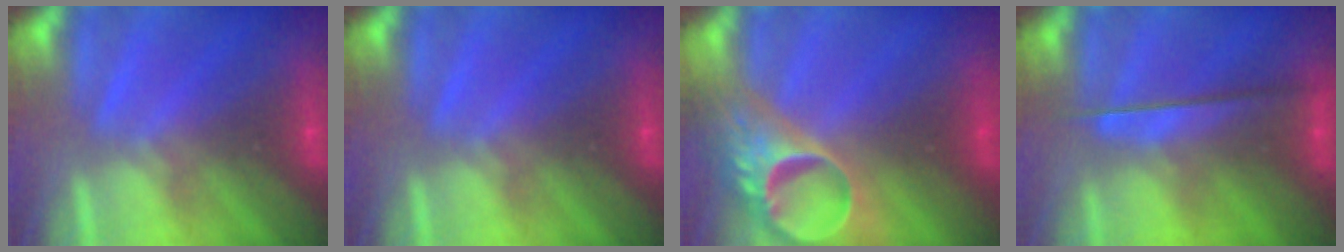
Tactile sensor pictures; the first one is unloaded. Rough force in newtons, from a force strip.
{"total": 0.0}
{"total": 7.2}
{"total": 2.4}